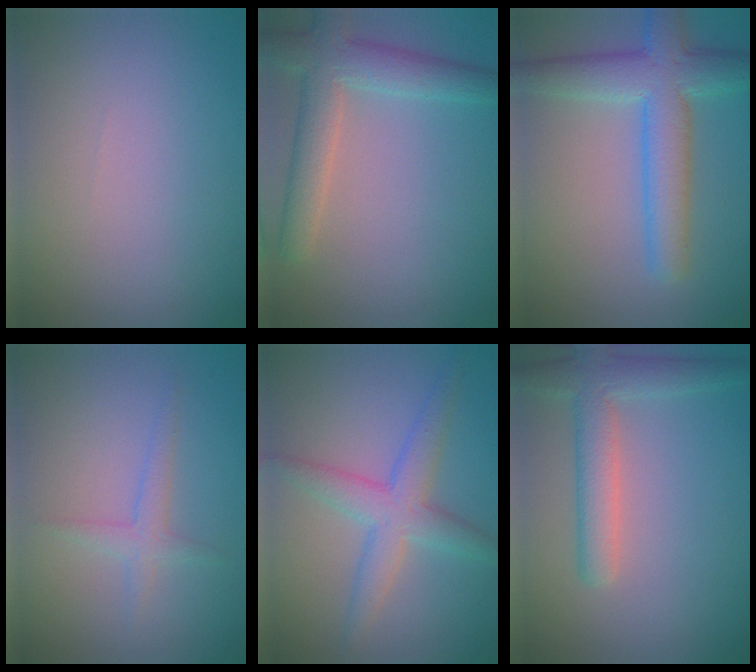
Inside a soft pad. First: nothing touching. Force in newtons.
{"total": 4.9, "press": 4.9, "slide": 0.3}
{"total": 6.1, "press": 6.1, "slide": 0.1}
{"total": 1.6, "press": 1.6, "slide": 0.1}
{"total": 4.0, "press": 4.0, "slide": 0.1}
{"total": 4.2, "press": 4.2, "slide": 0.2}